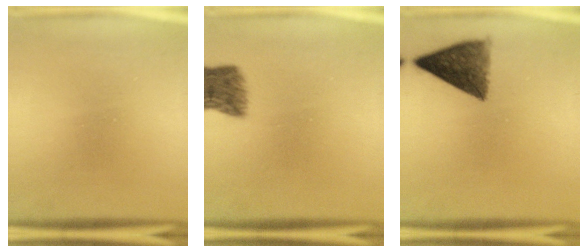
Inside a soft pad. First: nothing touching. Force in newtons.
{"total": 6.0}
{"total": 9.0}